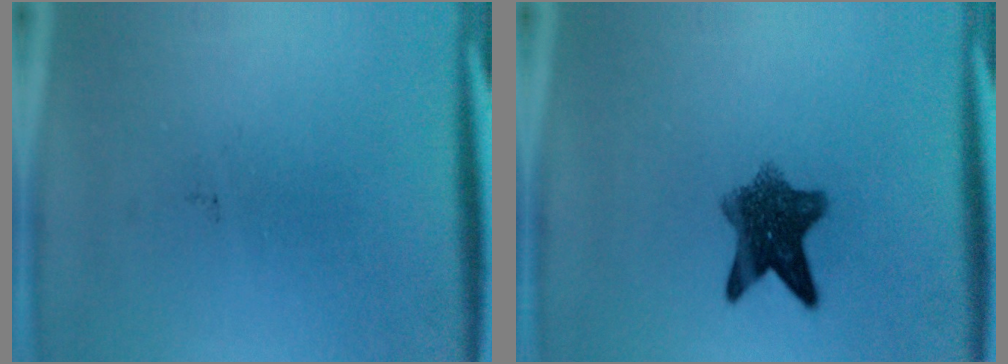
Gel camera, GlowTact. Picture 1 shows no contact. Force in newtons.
{"total": 7.8}